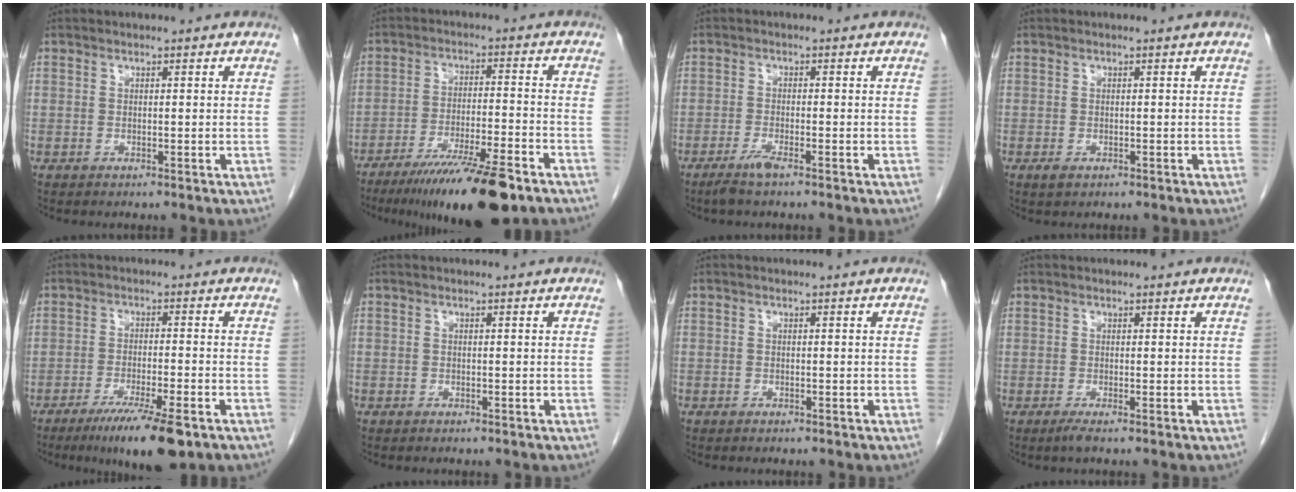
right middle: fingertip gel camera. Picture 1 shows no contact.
{"total": 15.2, "force": [-11.0, 1.1, 10.5], "torque": [-0.160, -0.032, -0.180]}
{"total": 2.3, "force": [-1.8, -0.1, 1.5], "torque": [-0.039, -0.005, -0.037]}
{"total": 0.9, "force": [-0.4, 0.5, 0.5], "torque": [-0.007, -0.002, -0.004]}
{"total": 10.5, "force": [-6.9, 0.9, 7.8], "torque": [-0.124, -0.023, -0.106]}
{"total": 0.9, "force": [-0.7, 0.6, 0.1], "torque": [-0.008, 0.003, -0.014]}
{"total": 1.0, "force": [-0.8, 0.6, 0.1], "torque": [-0.007, 0.003, -0.014]}
{"total": 1.2, "force": [-0.8, -0.2, 0.8], "torque": [-0.019, -0.005, -0.018]}